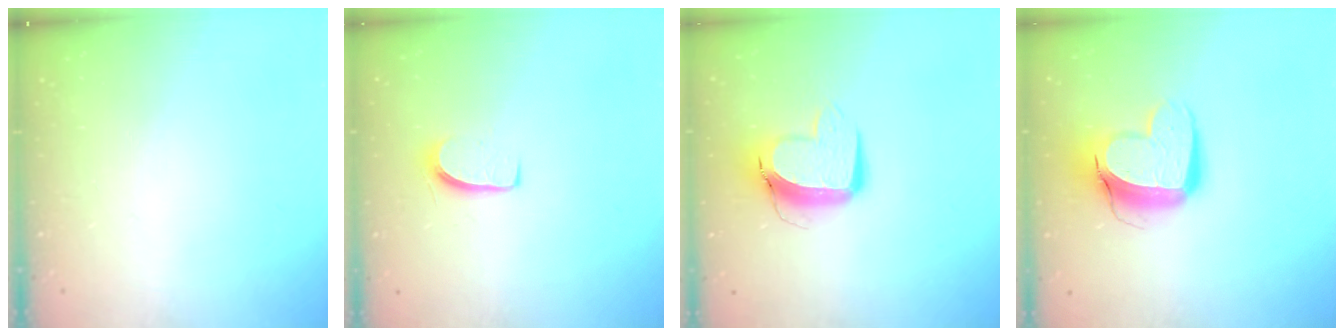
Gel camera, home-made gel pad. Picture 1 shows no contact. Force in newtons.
{"total": 6.7, "press": 6.7, "slide": 0.5}
{"total": 11.6, "press": 11.5, "slide": 1.3}
{"total": 13.5, "press": 13.4, "slide": 1.4}